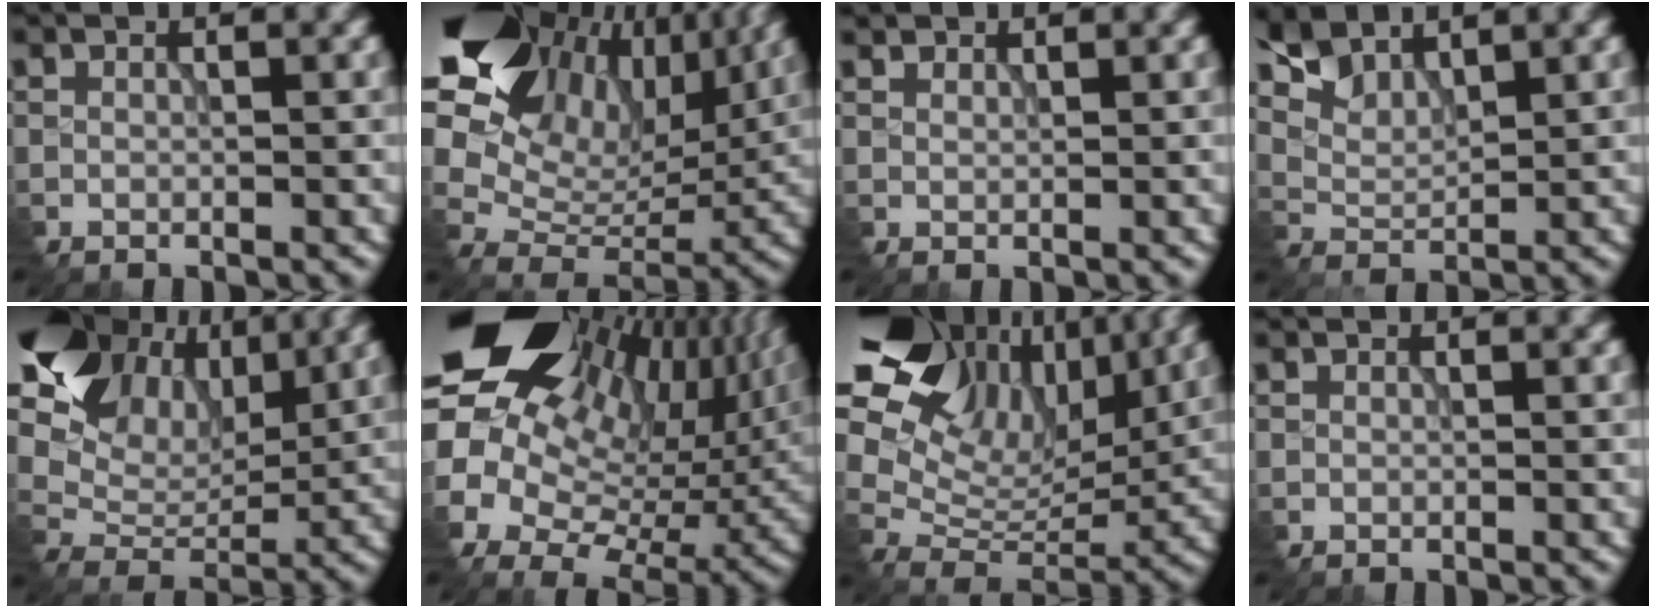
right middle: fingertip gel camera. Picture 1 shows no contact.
{"total": 15.3, "force": [8.9, 9.6, 7.9], "torque": [-0.172, 0.044, 0.159]}
{"total": 1.1, "force": [0.9, 0.5, 0.1], "torque": [-0.006, 0.003, 0.021]}
{"total": 4.1, "force": [3.5, 1.6, 1.5], "torque": [-0.042, 0.002, 0.067]}
{"total": 10.5, "force": [5.2, 6.9, 6.0], "torque": [-0.123, 0.007, 0.089]}
{"total": 21.1, "force": [7.6, 14.6, 13.1], "torque": [-0.275, 0.023, 0.151]}
{"total": 14.0, "force": [7.5, 8.7, 7.9], "torque": [-0.174, 0.036, 0.136]}
{"total": 0.0}